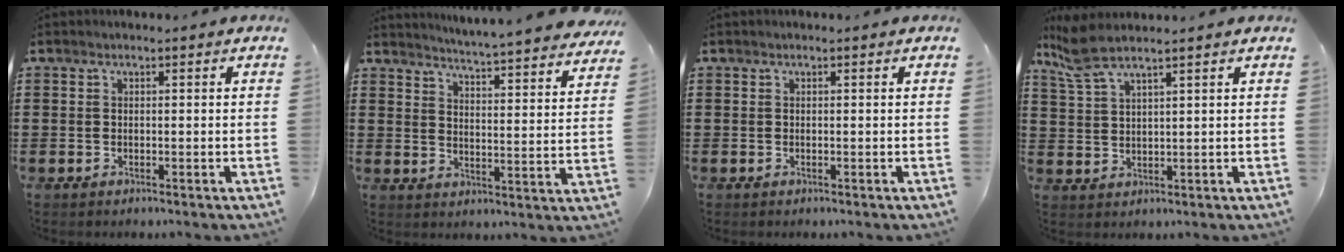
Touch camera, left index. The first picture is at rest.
{"total": 4.2, "force": [4.1, -0.8, 0.5], "torque": [-0.024, -0.042, 0.064]}
{"total": 0.0}
{"total": 4.8, "force": [3.9, 0.6, 2.7], "torque": [-0.075, -0.007, 0.070]}